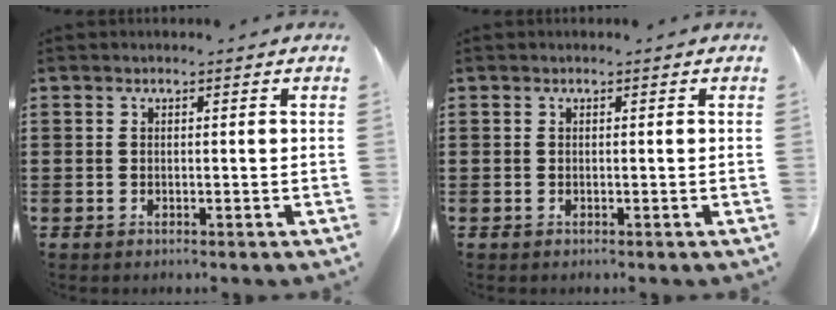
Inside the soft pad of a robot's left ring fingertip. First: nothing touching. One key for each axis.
{"total": 0.0}